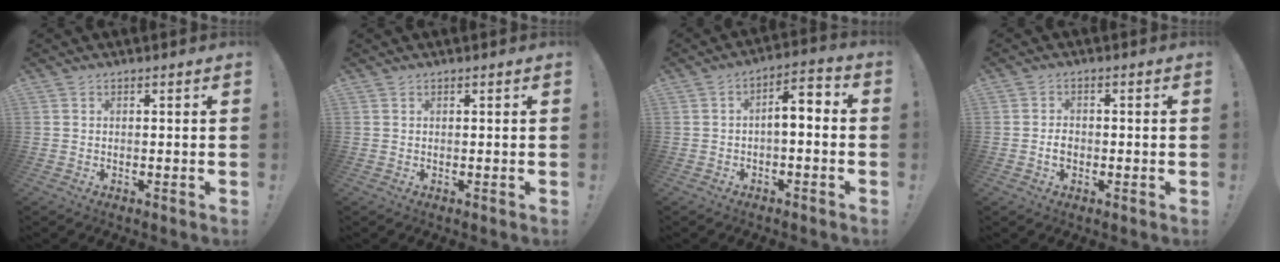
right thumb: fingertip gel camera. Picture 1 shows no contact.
{"total": 0.0}
{"total": 5.6, "force": [-1.3, 2.1, 5.0], "torque": [-0.077, 0.002, -0.026]}
{"total": 2.6, "force": [-1.0, 2.0, 1.4], "torque": [-0.021, 0.008, -0.016]}